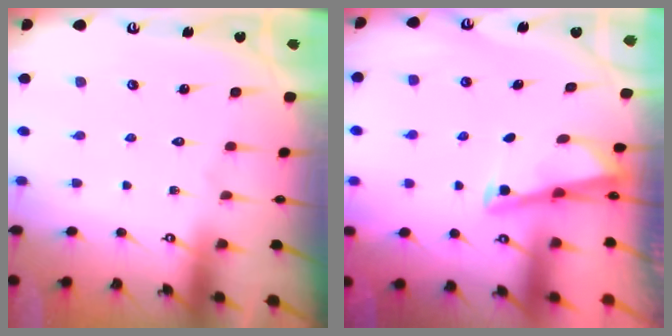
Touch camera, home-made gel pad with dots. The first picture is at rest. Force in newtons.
{"total": 3.0, "press": 3.0, "slide": 0.3}